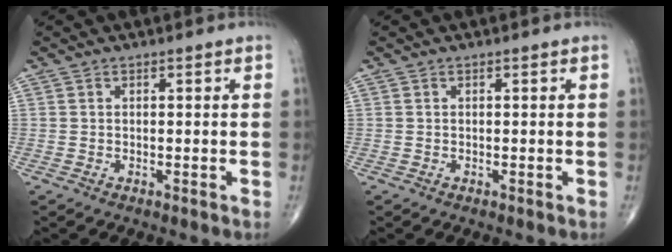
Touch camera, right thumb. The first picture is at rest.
{"total": 0.0}